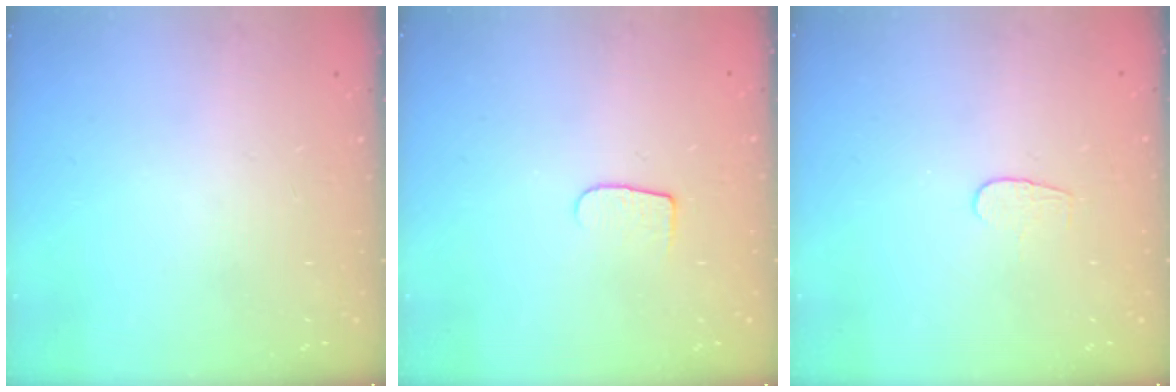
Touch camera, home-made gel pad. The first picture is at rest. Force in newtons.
{"total": 5.8, "press": 5.8, "slide": 0.7}
{"total": 4.3, "press": 4.3, "slide": 0.3}